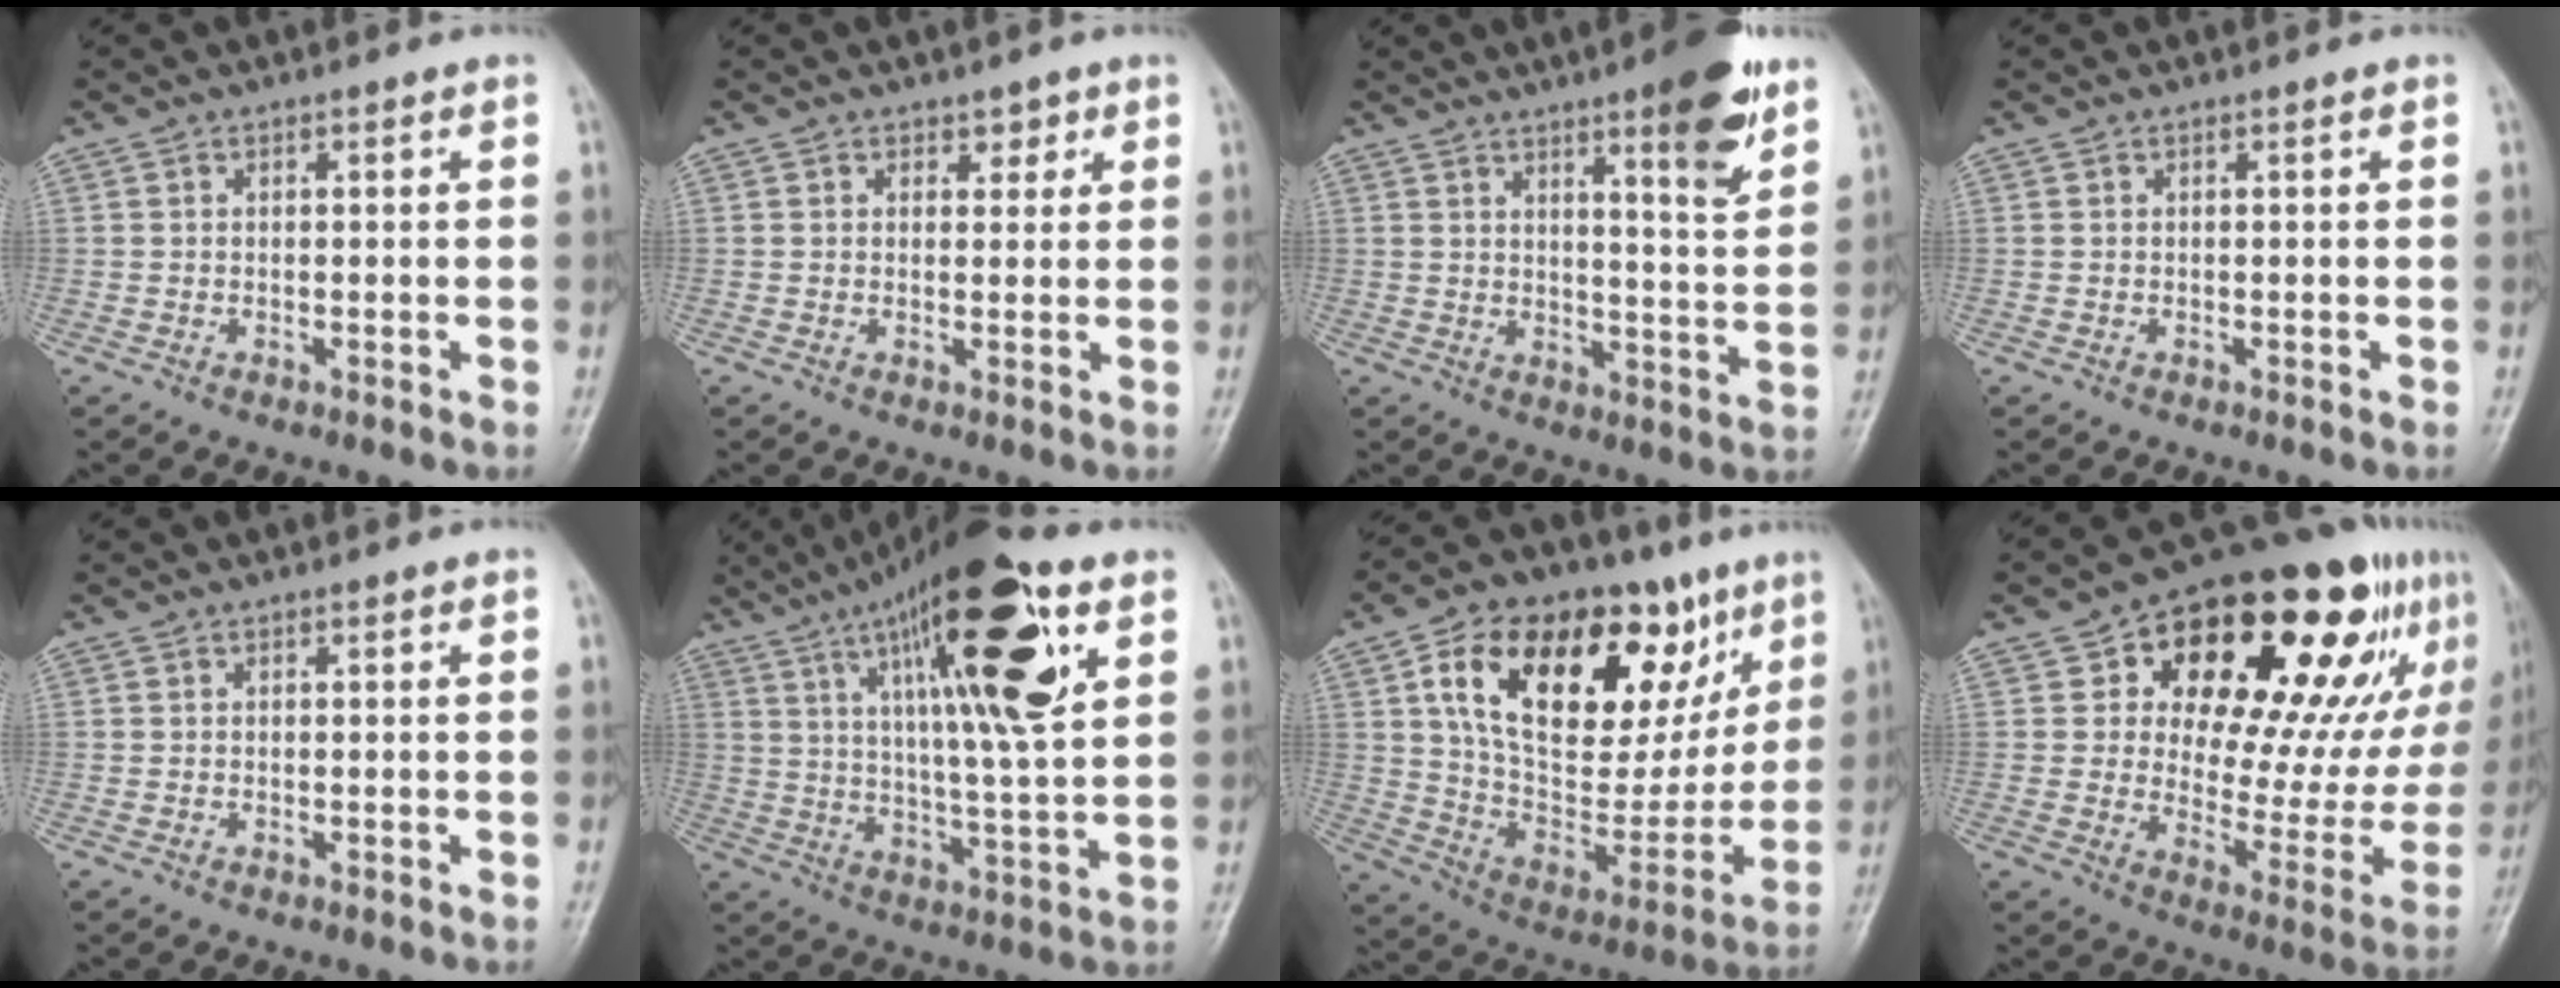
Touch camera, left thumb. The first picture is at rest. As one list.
[{"total": 2.4, "force": [1.4, 1.7, 0.9], "torque": [0.011, -0.005, 0.016]}, {"total": 11.2, "force": [6.7, 2.0, 8.7], "torque": [-0.106, -0.040, 0.091]}, {"total": 0.0}, {"total": 0.0}, {"total": 22.2, "force": [9.9, 4.7, 19.3], "torque": [-0.293, -0.021, 0.157]}, {"total": 31.2, "force": [13.4, 16.6, 22.8], "torque": [-0.321, 0.005, 0.226]}, {"total": 30.1, "force": [14.6, 15.5, 21.3], "torque": [-0.253, -0.004, 0.222]}]